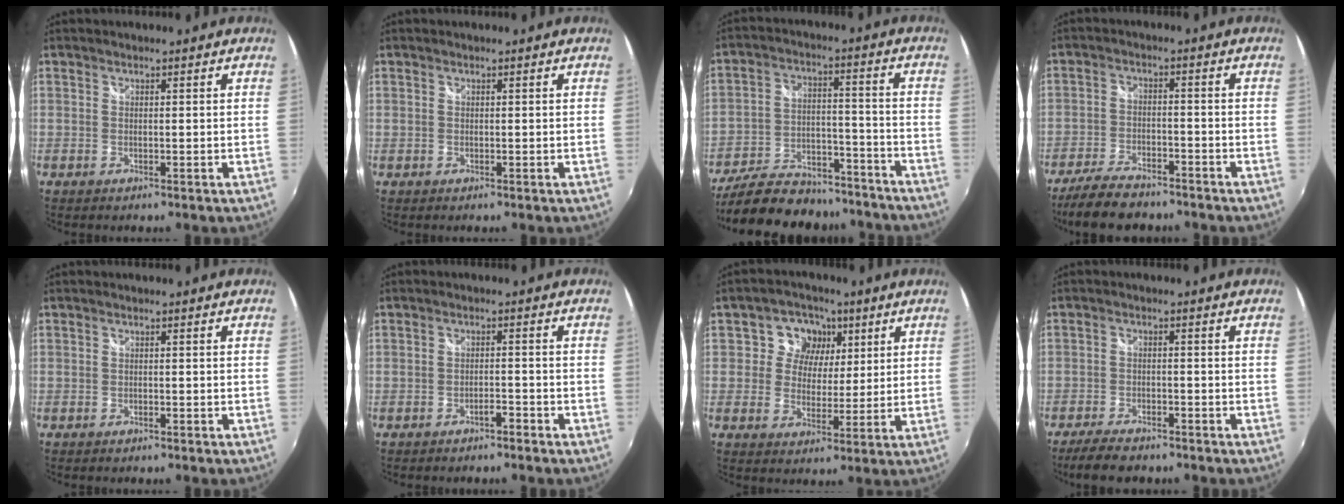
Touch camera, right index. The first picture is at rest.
{"total": 0.0}
{"total": 23.5, "force": [-19.7, 9.2, 9.0], "torque": [-0.188, 0.020, -0.272]}
{"total": 11.2, "force": [-9.3, 3.7, 5.2], "torque": [-0.128, -0.019, -0.157]}
{"total": 0.9, "force": [-0.8, 0.3, 0.3], "torque": [-0.009, 0.000, -0.011]}
{"total": 2.1, "force": [-1.9, 0.4, 0.9], "torque": [-0.019, 0.004, -0.028]}
{"total": 7.6, "force": [2.4, 6.8, 2.3], "torque": [-0.041, 0.005, 0.031]}
{"total": 7.3, "force": [-6.1, 2.2, 3.3], "torque": [-0.090, -0.014, -0.106]}